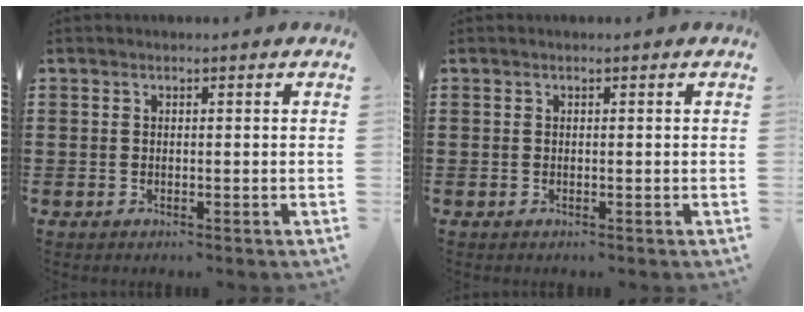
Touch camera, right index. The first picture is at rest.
{"total": 0.0}